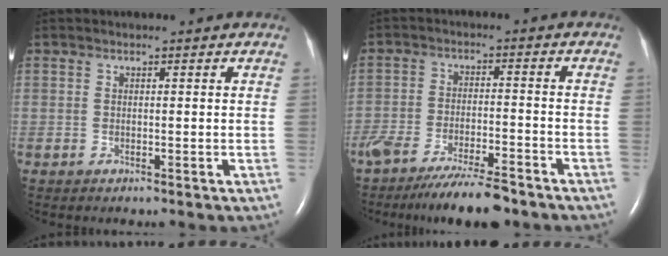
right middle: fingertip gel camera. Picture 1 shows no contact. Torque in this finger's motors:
{"motor_torque": [0.92, -0.92, 0.15, 0.09]}